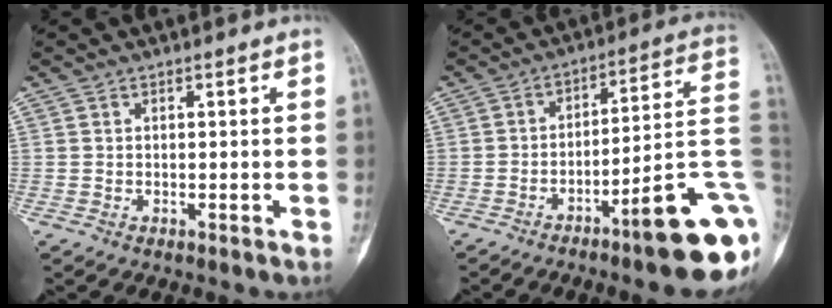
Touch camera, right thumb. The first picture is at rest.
{"total": 18.2, "force": [-6.8, 3.1, 16.5], "torque": [-0.169, 0.052, -0.091]}